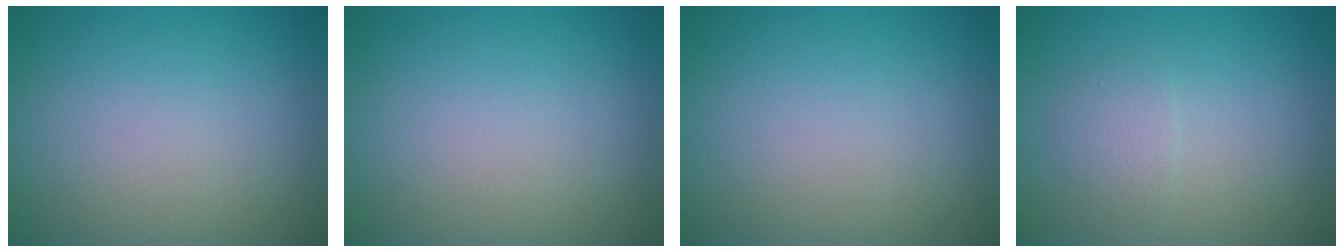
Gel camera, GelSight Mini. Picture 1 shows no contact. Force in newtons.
{"total": 0.0}
{"total": 0.0}
{"total": 1.4, "press": 1.4, "slide": 0.0}